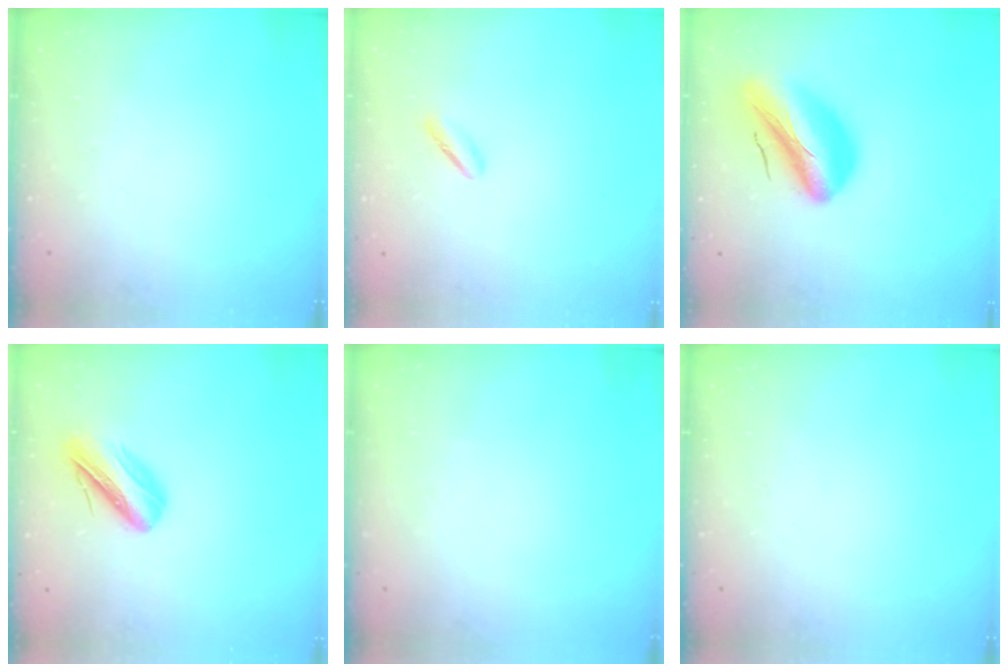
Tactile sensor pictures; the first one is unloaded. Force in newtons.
{"total": 1.6, "press": 1.2, "slide": 1.1}
{"total": 14.6, "press": 14.0, "slide": 4.0}
{"total": 9.9, "press": 9.8, "slide": 1.5}
{"total": 0.0}
{"total": 0.0}